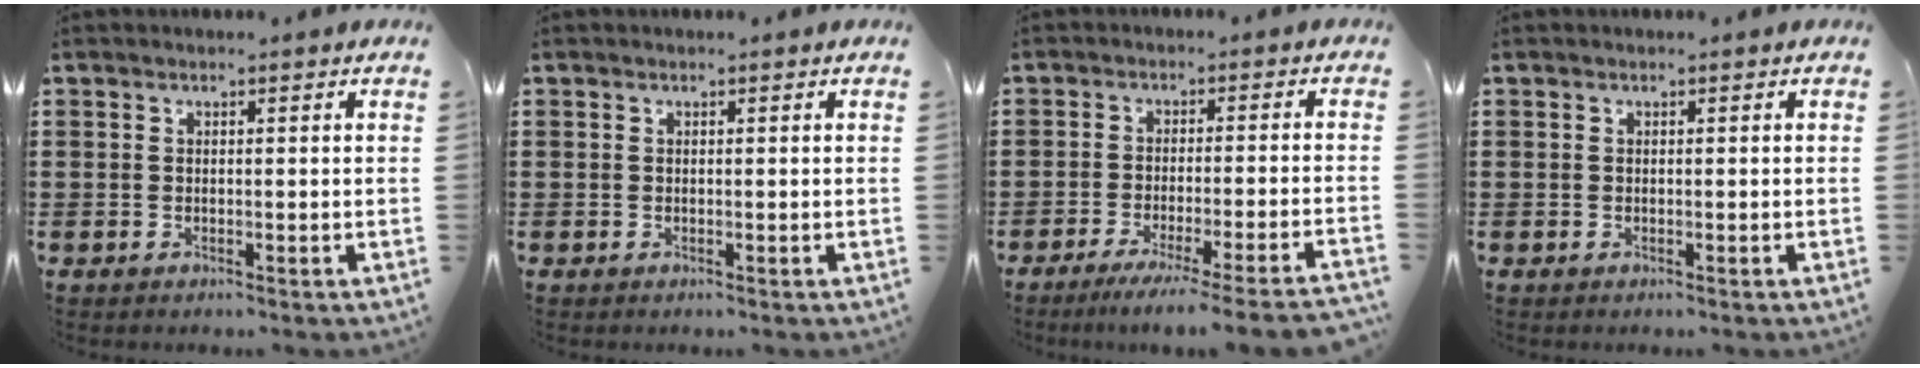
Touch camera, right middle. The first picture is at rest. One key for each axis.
{"total": 0.0}
{"total": 4.8, "fx": -4.0, "fy": -0.7, "fz": 2.5, "tx": -0.038, "ty": -0.015, "tz": -0.077}
{"total": 0.0}